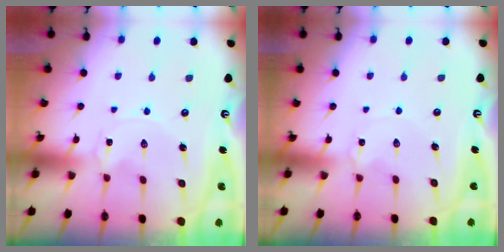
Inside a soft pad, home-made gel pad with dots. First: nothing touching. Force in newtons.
{"total": 2.2, "press": 2.2, "slide": 0.1}